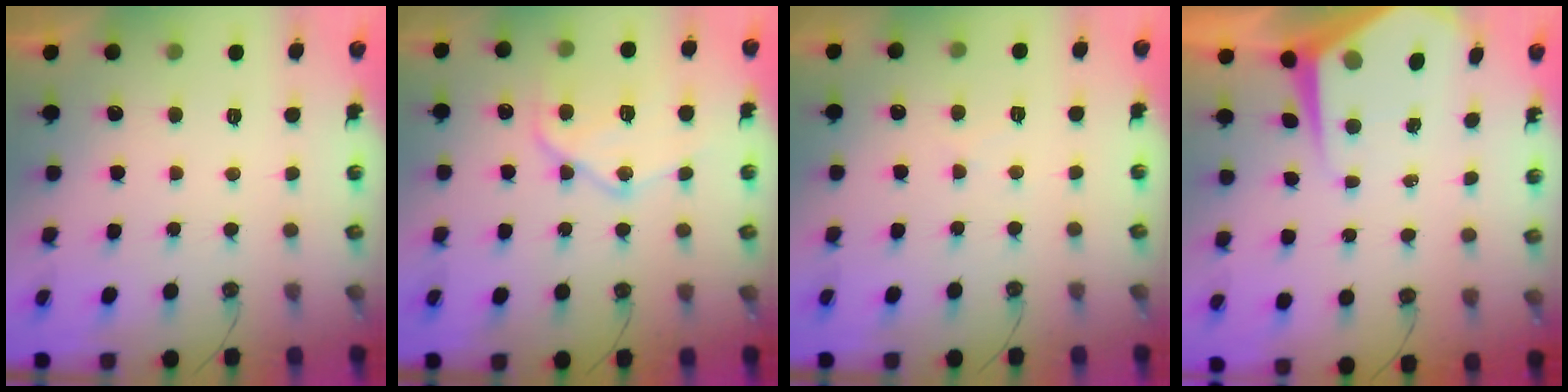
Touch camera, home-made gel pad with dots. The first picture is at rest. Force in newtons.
{"total": 15.6, "press": 15.6, "slide": 1.2}
{"total": 3.7, "press": 3.7, "slide": 0.6}
{"total": 7.5, "press": 7.5, "slide": 0.6}